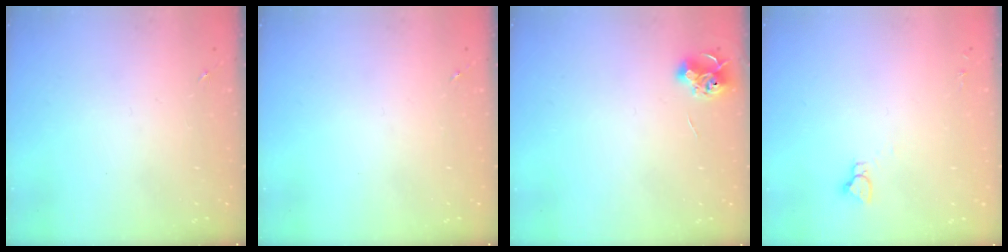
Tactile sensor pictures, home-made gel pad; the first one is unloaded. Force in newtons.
{"total": 0.0}
{"total": 6.5, "press": 6.5, "slide": 0.8}
{"total": 2.9, "press": 2.9, "slide": 0.2}